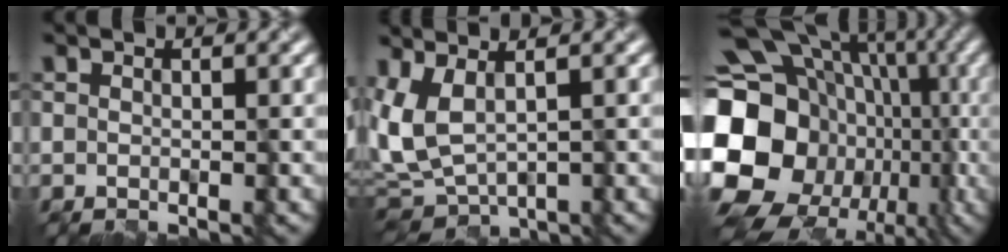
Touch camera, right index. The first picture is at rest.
{"total": 5.3, "force": [0.0, 2.2, 4.8], "torque": [-0.106, 0.000, -0.002]}
{"total": 19.5, "force": [-2.7, 16.0, 10.9], "torque": [-0.189, 0.001, -0.066]}